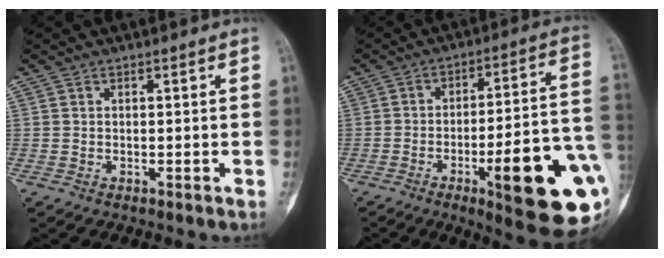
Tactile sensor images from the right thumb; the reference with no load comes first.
{"total": 22.4, "force": [-7.0, 5.2, 20.6], "torque": [-0.233, 0.019, -0.085]}